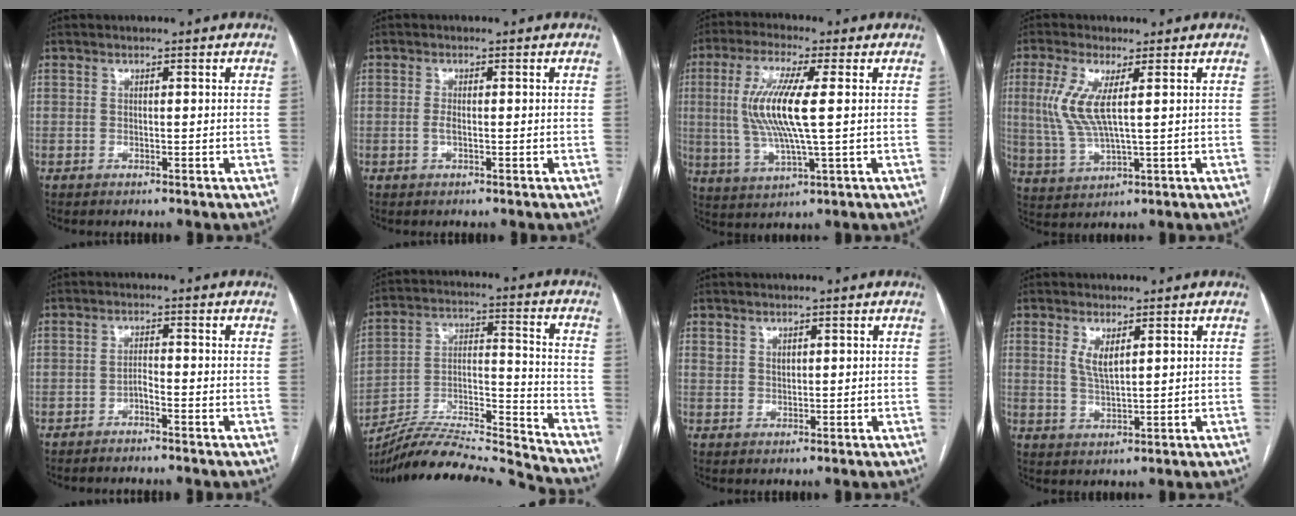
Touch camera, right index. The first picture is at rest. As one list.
[{"total": 1.0, "force": [-0.1, 0.2, 1.0], "torque": [-0.024, 0.001, -0.005]}, {"total": 11.5, "force": [1.2, 1.2, 11.4], "torque": [-0.242, 0.001, 0.023]}, {"total": 7.7, "force": [1.8, 1.6, 7.3], "torque": [-0.180, -0.001, 0.039]}, {"total": 2.4, "force": [-2.0, 0.0, 1.3], "torque": [-0.016, 0.002, -0.034]}, {"total": 21.9, "force": [-20.7, -0.3, 7.0], "torque": [-0.144, 0.009, -0.340]}, {"total": 1.7, "force": [1.4, 0.9, 0.2], "torque": [-0.008, 0.006, 0.026]}, {"total": 3.4, "force": [1.6, 0.8, 2.9], "torque": [-0.061, -0.007, 0.036]}]